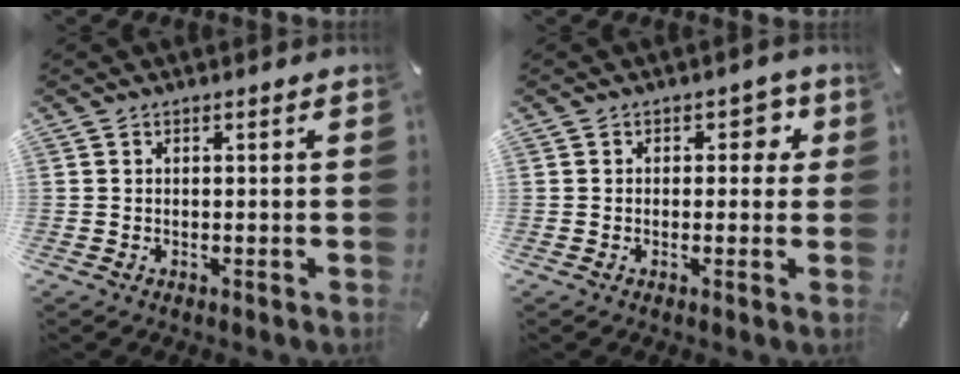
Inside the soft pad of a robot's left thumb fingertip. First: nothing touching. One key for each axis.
{"total": 4.0, "fx": 0.7, "fy": 2.9, "fz": 2.7, "tx": -0.017, "ty": -0.002, "tz": 0.000}